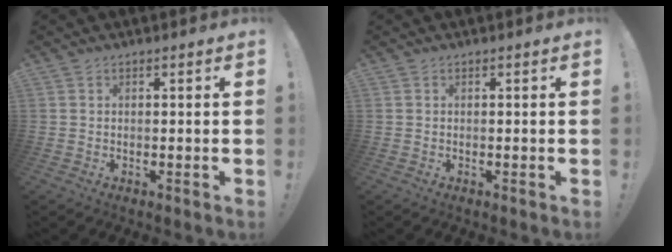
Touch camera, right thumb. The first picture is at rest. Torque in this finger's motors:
{"motor_torque": [-0.03, -0.10, -0.09, 0.22, -0.02]}